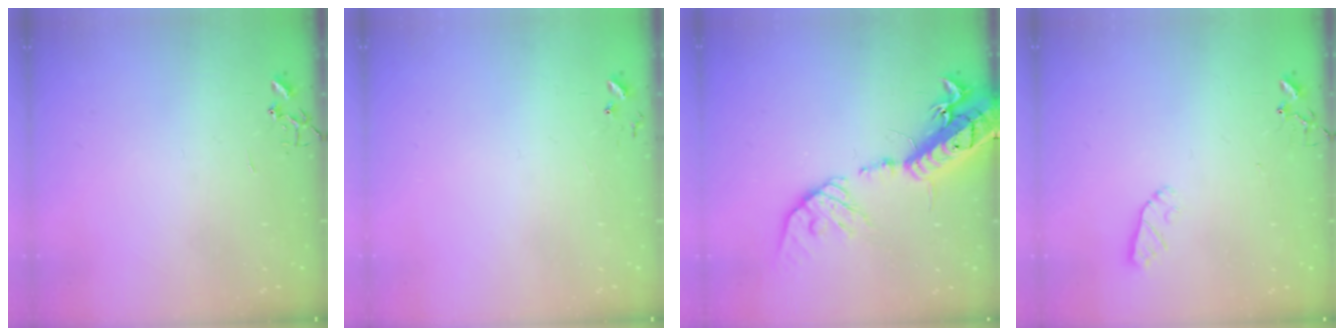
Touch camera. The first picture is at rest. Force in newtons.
{"total": 4.7, "press": 4.7, "slide": 0.4}
{"total": 21.1, "press": 20.7, "slide": 4.1}
{"total": 4.4, "press": 4.4, "slide": 0.6}